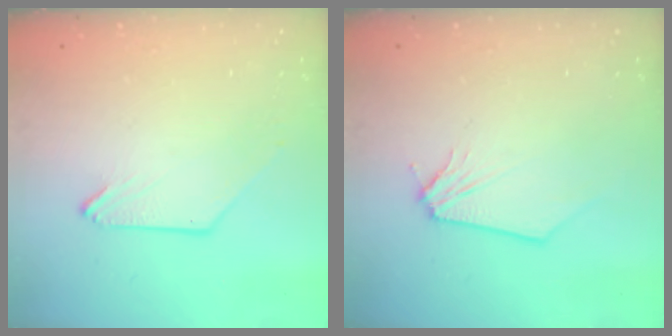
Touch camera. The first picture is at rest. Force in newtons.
{"total": 0.0}